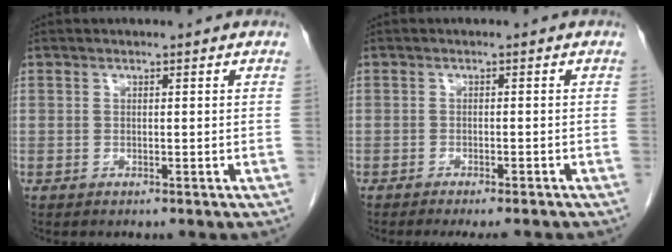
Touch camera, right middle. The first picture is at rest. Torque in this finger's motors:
{"motor_torque": [0.09, -0.09, 0.04, 0.03]}